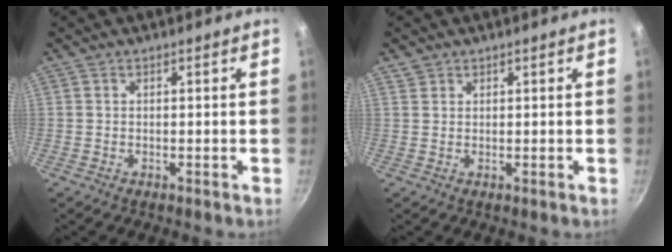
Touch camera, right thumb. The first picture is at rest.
{"total": 1.4, "force": [1.0, 1.1, 0.2], "torque": [0.003, 0.003, 0.017]}